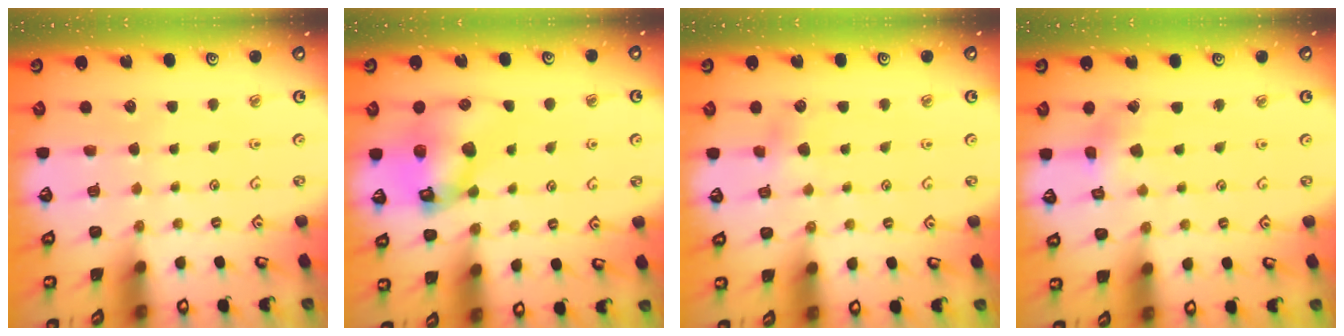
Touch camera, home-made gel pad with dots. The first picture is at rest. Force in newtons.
{"total": 13.3, "press": 13.2, "slide": 1.6}
{"total": 3.1, "press": 3.1, "slide": 0.6}
{"total": 2.6, "press": 2.5, "slide": 0.3}